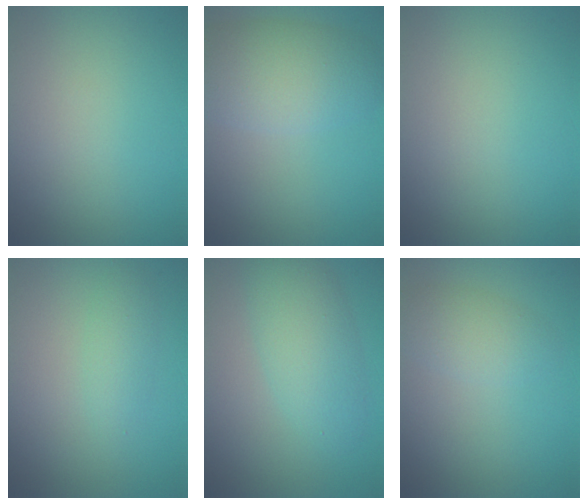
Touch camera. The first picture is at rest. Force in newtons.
{"total": 5.5, "press": 5.5, "slide": 0.4}
{"total": 0.0}
{"total": 1.5, "press": 1.5, "slide": 0.1}
{"total": 4.1, "press": 4.1, "slide": 0.3}
{"total": 2.4, "press": 2.4, "slide": 0.1}